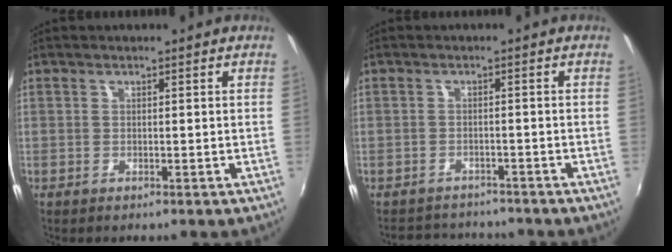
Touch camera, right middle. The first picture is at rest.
{"total": 5.8, "force": [-5.3, 2.3, 0.5], "torque": [-0.023, 0.014, -0.081]}